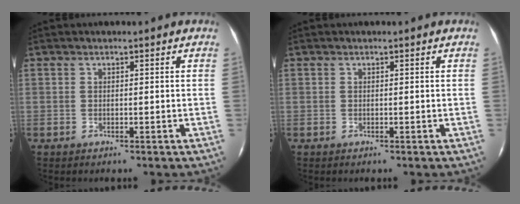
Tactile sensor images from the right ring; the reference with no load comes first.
{"total": 0.0}